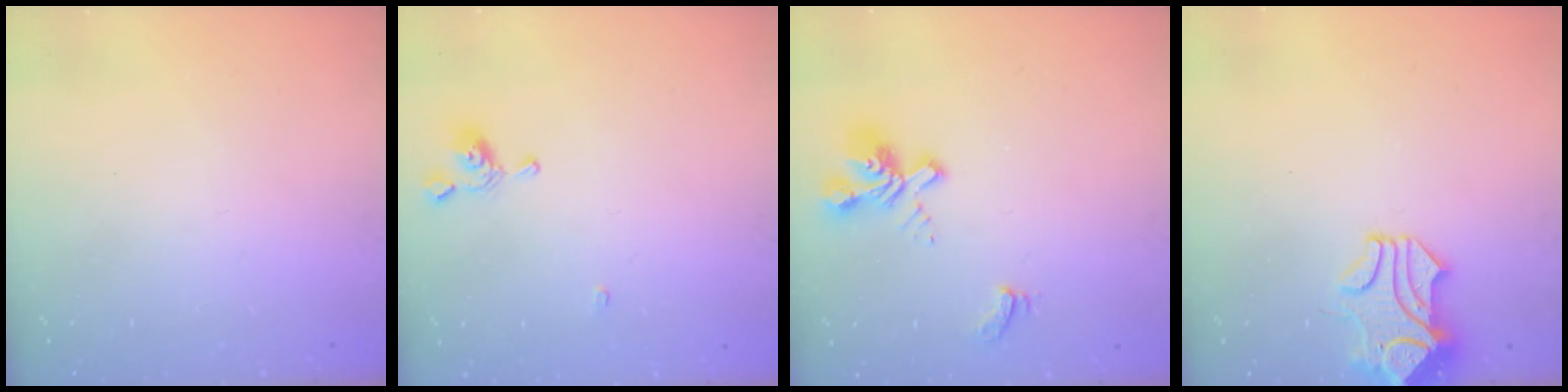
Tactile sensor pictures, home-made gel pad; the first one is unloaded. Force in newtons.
{"total": 2.2, "press": 2.2, "slide": 0.3}
{"total": 2.9, "press": 2.7, "slide": 1.2}
{"total": 0.9, "press": 0.2, "slide": 0.9}